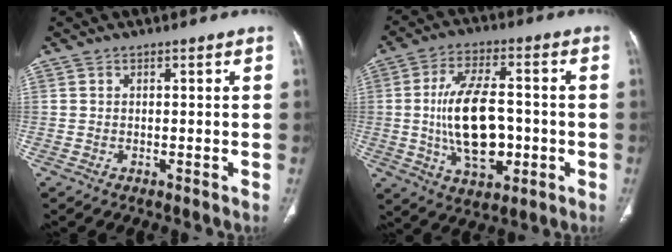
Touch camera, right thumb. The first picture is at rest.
{"total": 15.5, "force": [-1.5, 8.0, 13.1], "torque": [-0.224, 0.008, -0.018]}